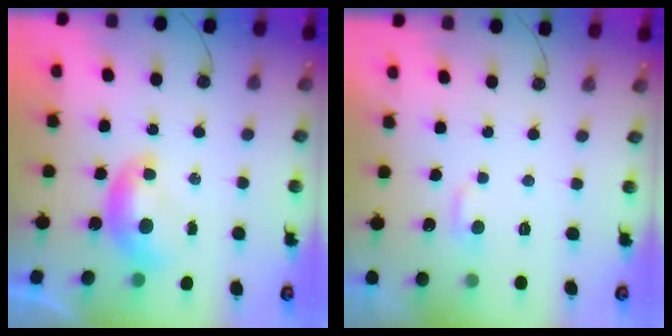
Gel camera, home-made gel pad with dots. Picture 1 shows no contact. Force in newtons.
{"total": 2.0, "press": 2.0, "slide": 0.4}